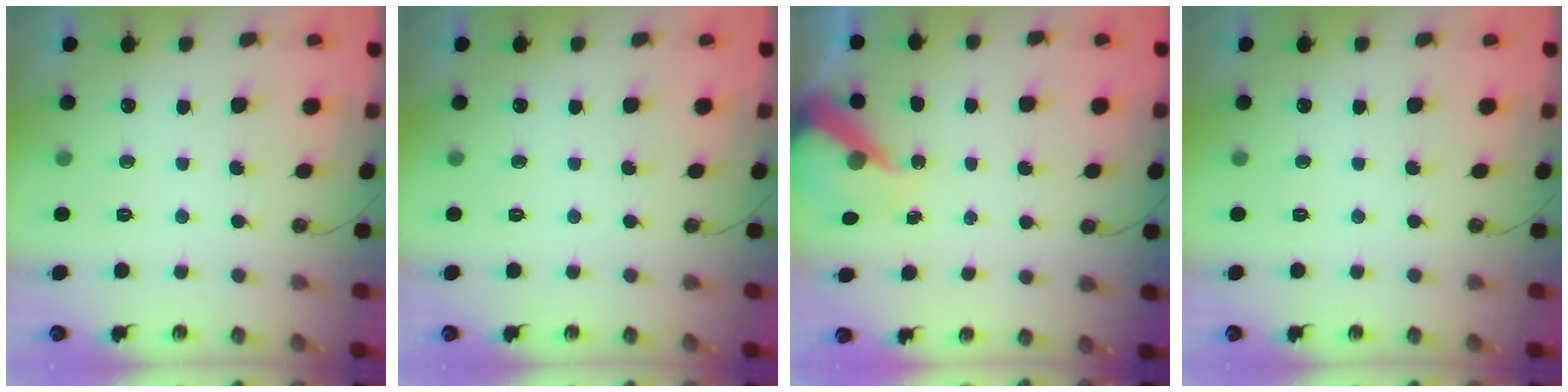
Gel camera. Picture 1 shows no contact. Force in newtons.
{"total": 0.0}
{"total": 7.9, "press": 7.8, "slide": 0.9}
{"total": 0.0}